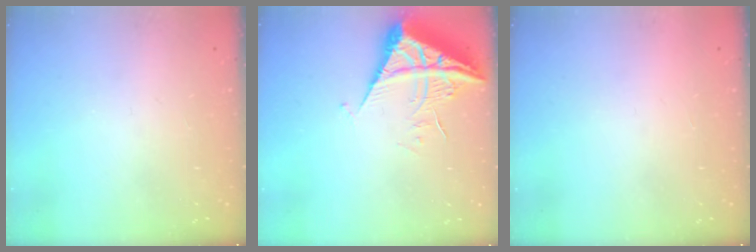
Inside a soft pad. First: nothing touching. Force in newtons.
{"total": 7.8, "press": 7.7, "slide": 0.9}
{"total": 1.5, "press": 1.5, "slide": 0.1}